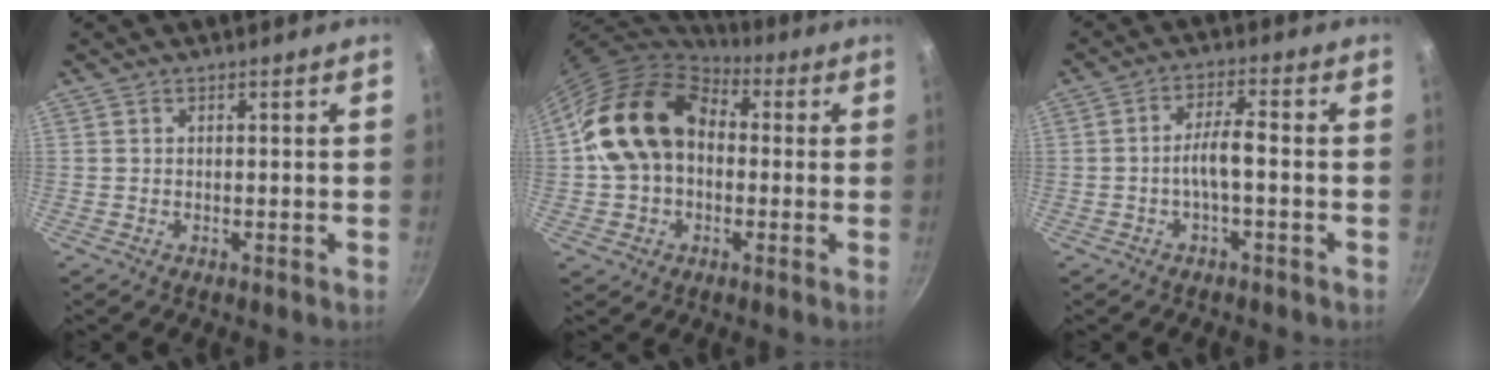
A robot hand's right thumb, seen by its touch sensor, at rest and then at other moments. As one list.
[{"total": 16.5, "force": [1.5, 12.5, 10.8], "torque": [-0.168, 0.037, 0.016]}, {"total": 5.0, "force": [-1.4, 1.2, 4.7], "torque": [-0.094, 0.026, -0.030]}]